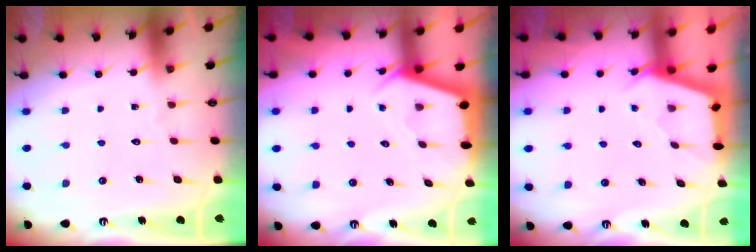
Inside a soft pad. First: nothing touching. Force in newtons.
{"total": 2.9, "press": 2.9, "slide": 0.3}
{"total": 2.7, "press": 2.7, "slide": 0.3}